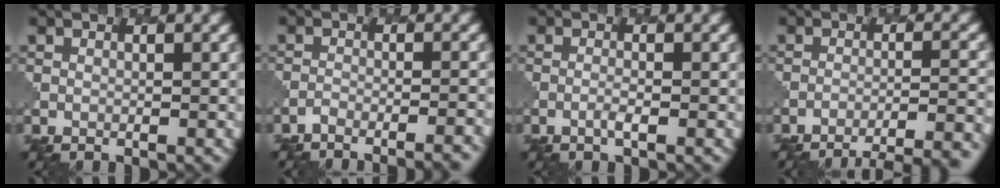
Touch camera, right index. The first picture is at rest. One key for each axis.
{"total": 4.4, "fx": -4.2, "fy": 0.6, "fz": 1.2, "tx": -0.017, "ty": 0.000, "tz": -0.063}
{"total": 0.8, "fx": -0.3, "fy": 0.2, "fz": 0.7, "tx": -0.011, "ty": 0.002, "tz": -0.009}
{"total": 9.1, "fx": -8.1, "fy": 2.2, "fz": 3.6, "tx": -0.036, "ty": 0.005, "tz": -0.092}